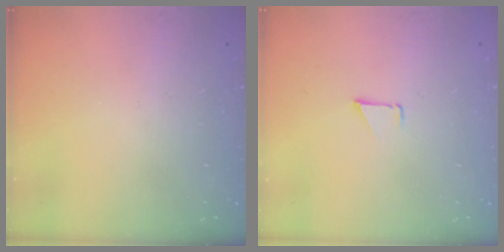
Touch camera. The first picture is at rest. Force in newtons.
{"total": 0.9, "press": 0.8, "slide": 0.1}